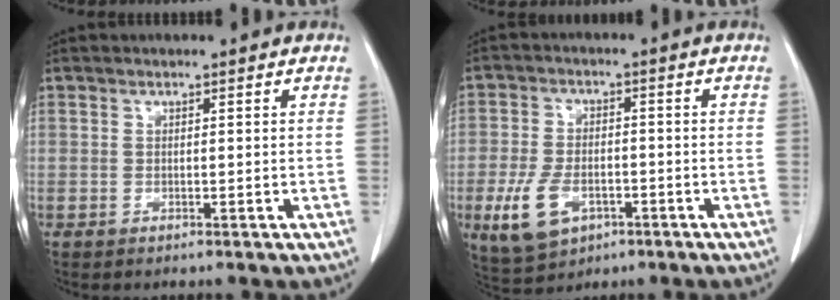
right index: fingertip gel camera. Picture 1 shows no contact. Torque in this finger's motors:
{"motor_torque": [0.03, -0.17, -0.49, -0.19]}